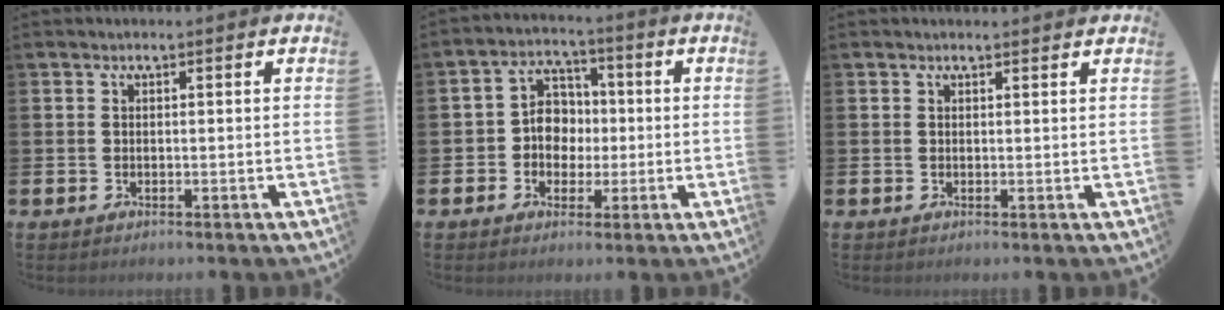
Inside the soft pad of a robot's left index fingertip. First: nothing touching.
{"total": 5.4, "force": [0.2, 4.9, 2.3], "torque": [-0.053, 0.011, -0.004]}
{"total": 0.8, "force": [0.8, 0.1, 0.2], "torque": [0.006, -0.003, 0.013]}